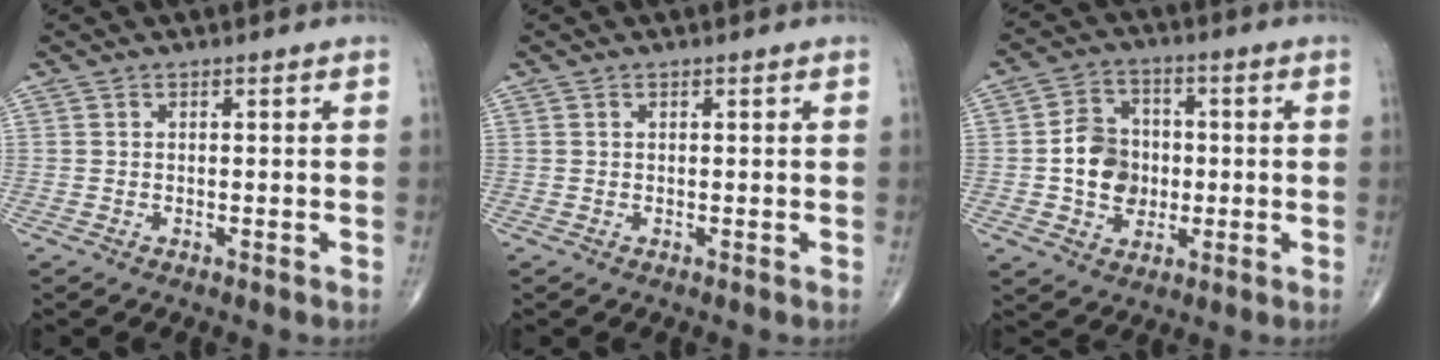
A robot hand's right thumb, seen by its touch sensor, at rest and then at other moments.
{"total": 0.0}
{"total": 10.0, "force": [-0.6, 8.2, 5.7], "torque": [-0.066, 0.016, -0.013]}